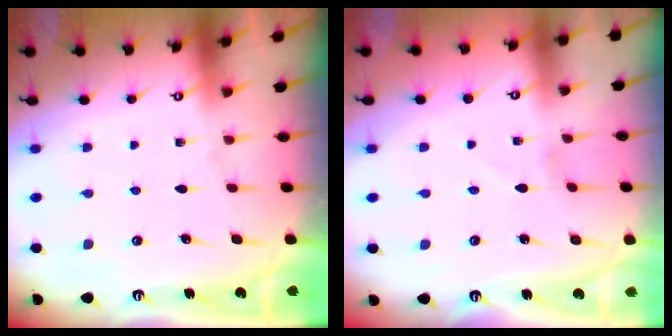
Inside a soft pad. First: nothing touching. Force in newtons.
{"total": 1.2, "press": 1.2, "slide": 0.1}